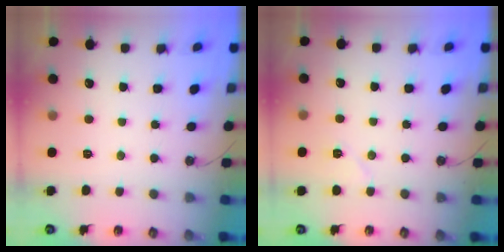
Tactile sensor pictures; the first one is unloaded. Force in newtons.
{"total": 6.3, "press": 4.4, "slide": 4.5}